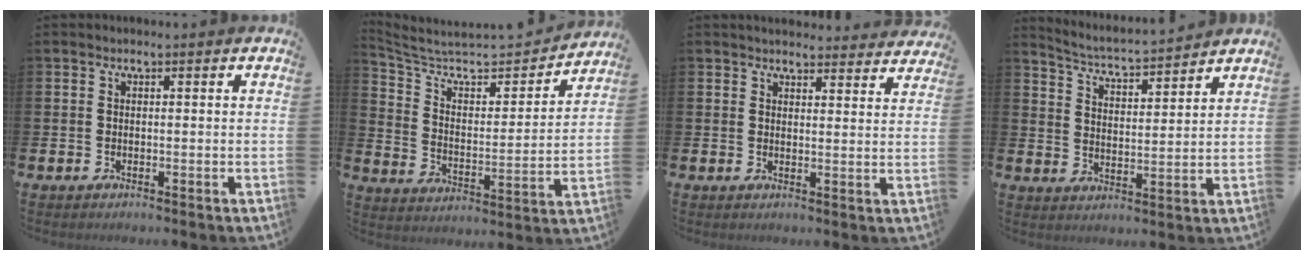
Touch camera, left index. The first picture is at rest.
{"total": 6.8, "force": [5.9, 2.3, 2.7], "torque": [-0.086, -0.047, 0.092]}
{"total": 3.7, "force": [3.7, 0.6, 0.1], "torque": [0.003, -0.024, 0.065]}
{"total": 4.1, "force": [4.1, 0.0, 0.4], "torque": [-0.029, -0.039, 0.067]}